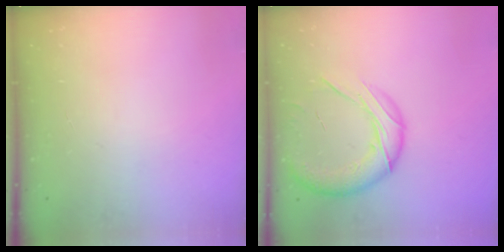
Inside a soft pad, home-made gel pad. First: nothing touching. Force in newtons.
{"total": 18.1, "press": 17.9, "slide": 2.8}